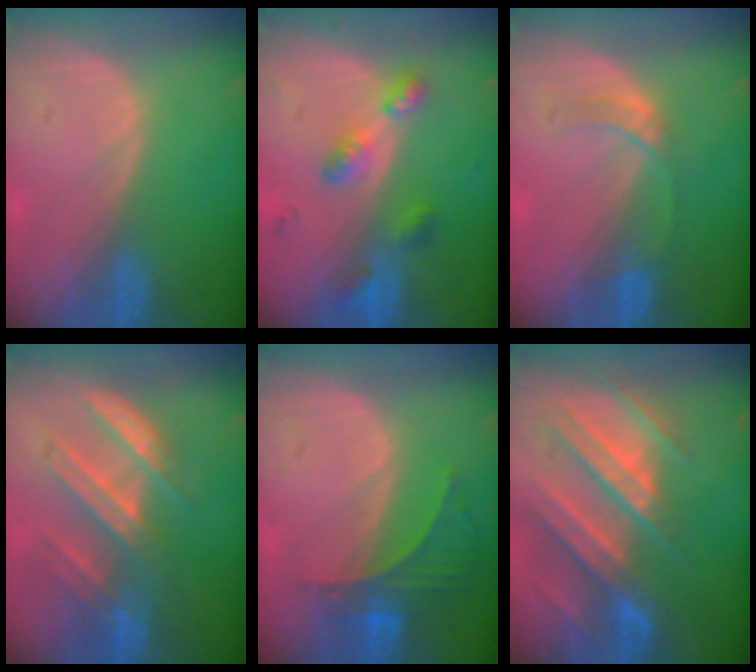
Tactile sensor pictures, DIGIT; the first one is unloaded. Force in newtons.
{"total": 5.2, "press": 5.1, "slide": 0.7}
{"total": 3.0, "press": 3.0, "slide": 0.3}
{"total": 7.6, "press": 7.4, "slide": 1.7}
{"total": 5.9, "press": 5.6, "slide": 1.9}
{"total": 11.3, "press": 9.9, "slide": 5.3}